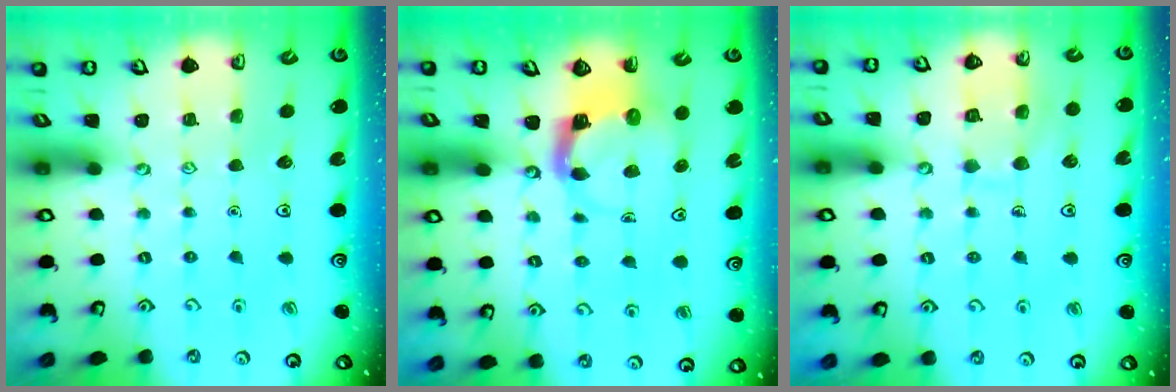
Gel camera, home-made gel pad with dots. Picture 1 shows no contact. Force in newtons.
{"total": 3.8, "press": 3.8, "slide": 0.2}
{"total": 9.3, "press": 9.3, "slide": 0.8}